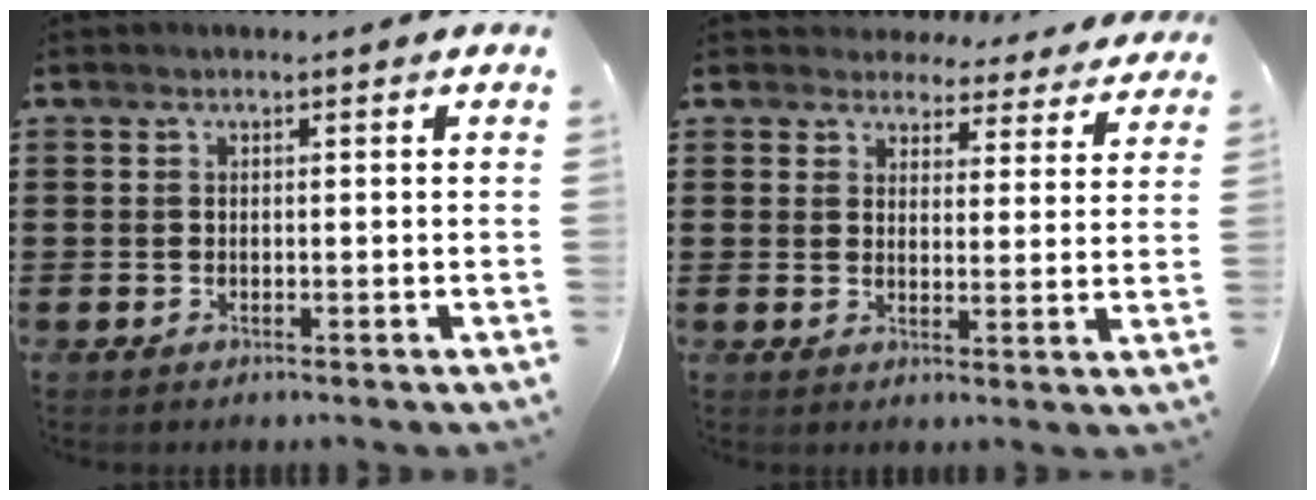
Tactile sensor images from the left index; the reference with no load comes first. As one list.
[{"total": 3.9, "force": [3.7, 1.1, 0.3], "torque": [-0.017, -0.018, 0.063]}]